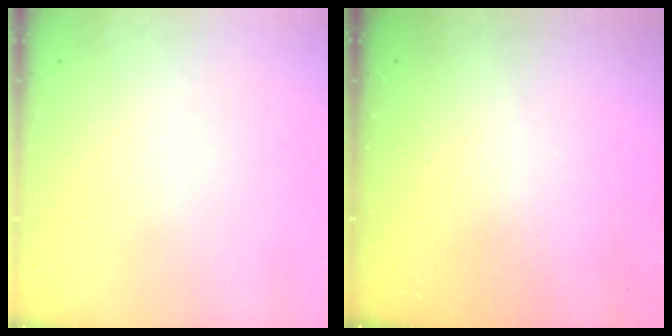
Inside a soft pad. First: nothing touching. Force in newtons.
{"total": 0.0}